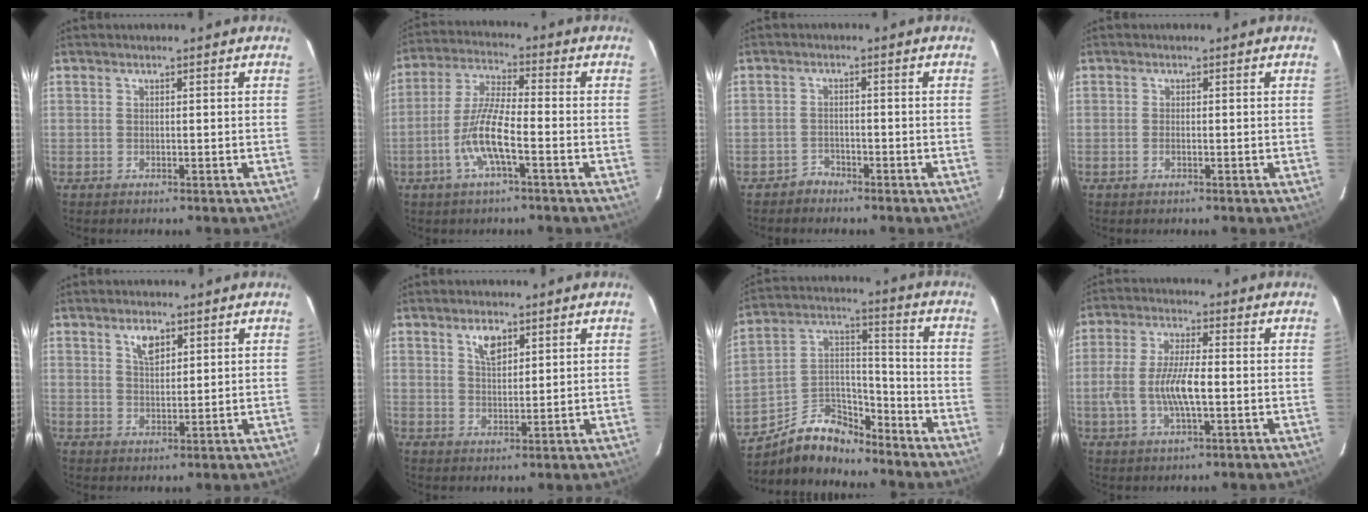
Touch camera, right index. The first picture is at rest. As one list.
[{"total": 9.3, "force": [-3.7, 1.5, 8.4], "torque": [-0.176, -0.001, -0.072]}, {"total": 2.2, "force": [-1.9, 1.1, -0.3], "torque": [0.005, 0.008, -0.034]}, {"total": 0.9, "force": [-0.4, 0.4, 0.6], "torque": [-0.014, 0.000, -0.008]}, {"total": 3.8, "force": [2.1, 1.9, 2.5], "torque": [-0.040, 0.005, 0.038]}, {"total": 4.2, "force": [2.4, 2.0, 2.8], "torque": [-0.047, 0.004, 0.043]}, {"total": 11.7, "force": [-9.5, 5.3, 4.3], "torque": [-0.086, 0.051, -0.168]}, {"total": 9.1, "force": [-1.6, 2.6, 8.5], "torque": [-0.173, 0.000, -0.032]}]